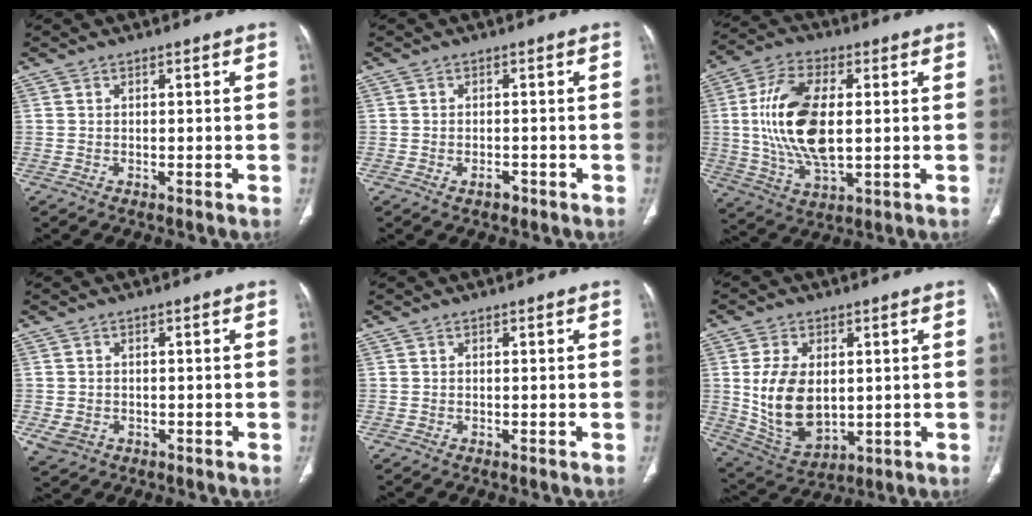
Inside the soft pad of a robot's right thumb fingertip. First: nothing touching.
{"total": 1.8, "force": [-1.0, 1.1, 1.0], "torque": [-0.017, 0.007, -0.013]}
{"total": 16.6, "force": [1.2, 8.3, 14.3], "torque": [-0.285, -0.003, 0.027]}
{"total": 3.5, "force": [-0.9, 2.9, 1.7], "torque": [-0.037, 0.002, -0.003]}
{"total": 0.0}
{"total": 13.7, "force": [1.0, 8.7, 10.5], "torque": [-0.181, -0.012, 0.042]}